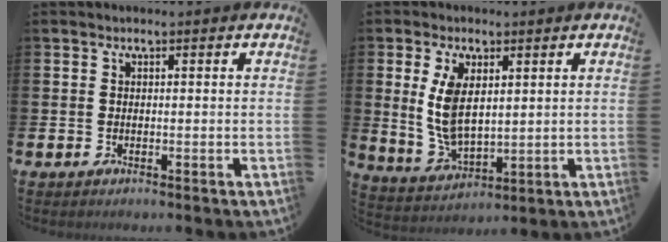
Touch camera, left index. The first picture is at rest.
{"total": 6.8, "force": [2.3, 3.7, 5.2], "torque": [-0.107, -0.002, 0.038]}